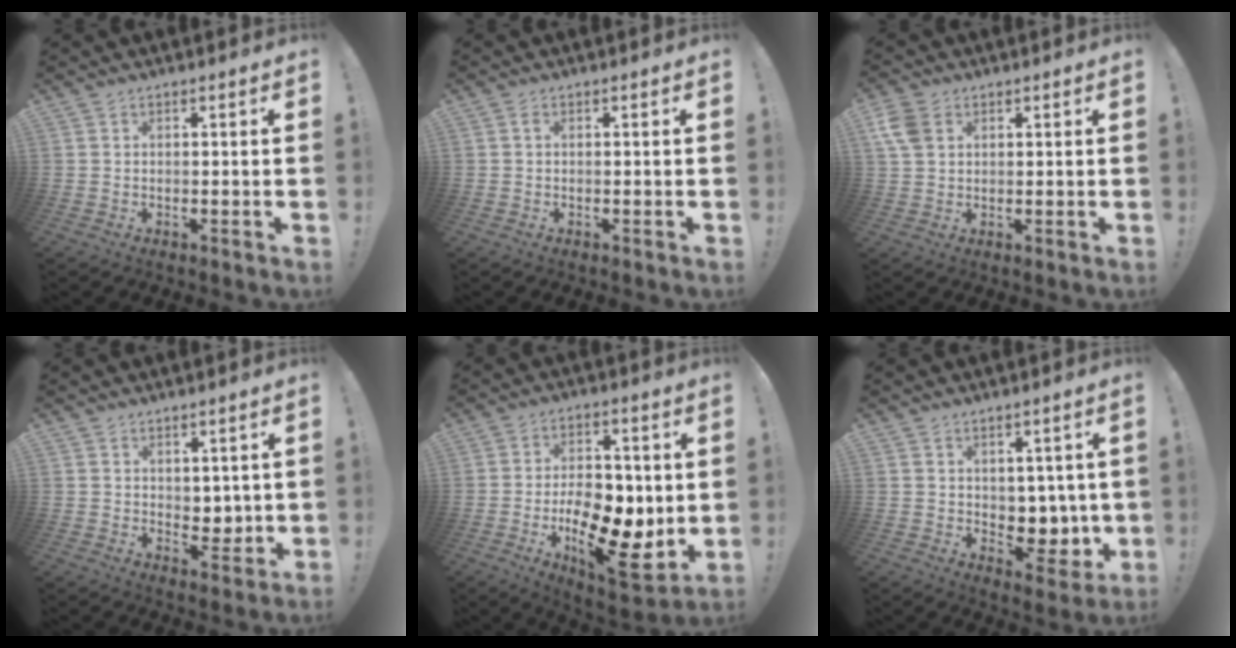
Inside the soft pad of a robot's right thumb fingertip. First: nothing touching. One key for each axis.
{"total": 0.6, "fx": 0.0, "fy": 0.2, "fz": 0.6, "tx": -0.013, "ty": 0.004, "tz": -0.001}
{"total": 6.7, "fx": 2.6, "fy": 4.7, "fz": 4.0, "tx": -0.079, "ty": -0.004, "tz": 0.051}
{"total": 5.1, "fx": 2.3, "fy": 4.2, "fz": 1.7, "tx": -0.005, "ty": -0.026, "tz": 0.044}
{"total": 18.8, "fx": -3.6, "fy": 10.4, "fz": 15.2, "tx": -0.223, "ty": -0.003, "tz": -0.048}
{"total": 7.3, "fx": 2.2, "fy": 6.1, "fz": 3.2, "tx": -0.025, "ty": -0.028, "tz": 0.053}